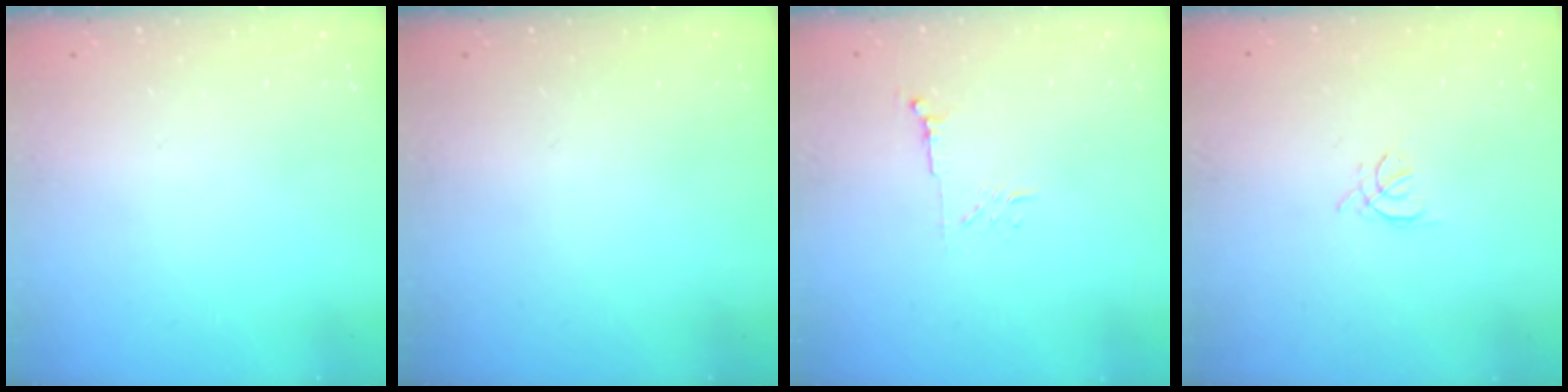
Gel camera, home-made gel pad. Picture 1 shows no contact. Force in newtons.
{"total": 0.0}
{"total": 5.4, "press": 5.3, "slide": 0.7}
{"total": 1.5, "press": 1.4, "slide": 0.6}